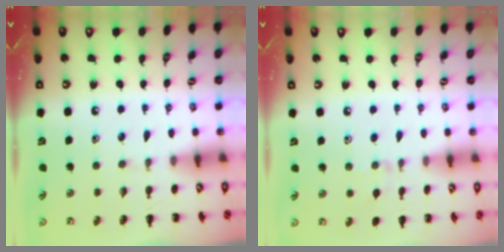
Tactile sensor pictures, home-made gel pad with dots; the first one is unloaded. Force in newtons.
{"total": 3.8, "press": 3.5, "slide": 1.4}